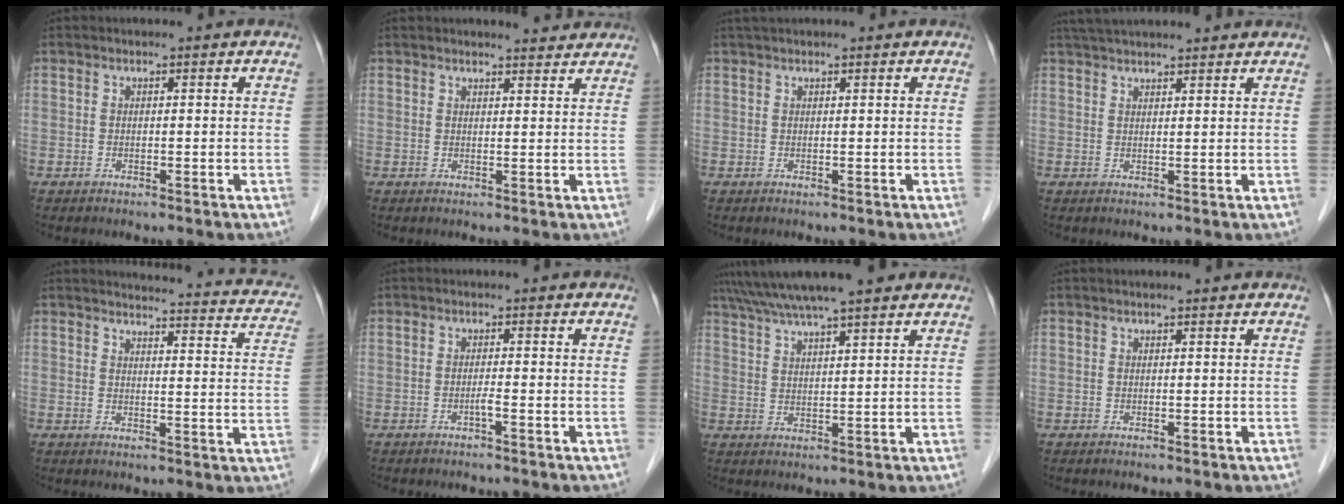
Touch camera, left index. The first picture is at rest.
{"total": 3.6, "force": [3.5, 0.5, 0.7], "torque": [-0.013, 0.000, 0.038]}
{"total": 1.6, "force": [1.5, 0.1, 0.7], "torque": [-0.011, 0.019, 0.029]}
{"total": 11.2, "force": [10.3, 1.0, 4.5], "torque": [-0.074, 0.038, 0.146]}
{"total": 17.9, "force": [16.3, 3.8, 6.3], "torque": [-0.053, -0.022, 0.160]}
{"total": 1.0, "force": [-0.8, -0.3, 0.6], "torque": [-0.011, -0.004, -0.016]}
{"total": 12.4, "force": [10.4, 0.9, 6.7], "torque": [-0.116, 0.032, 0.157]}
{"total": 1.0, "force": [0.9, 0.1, 0.4], "torque": [-0.008, 0.005, 0.013]}